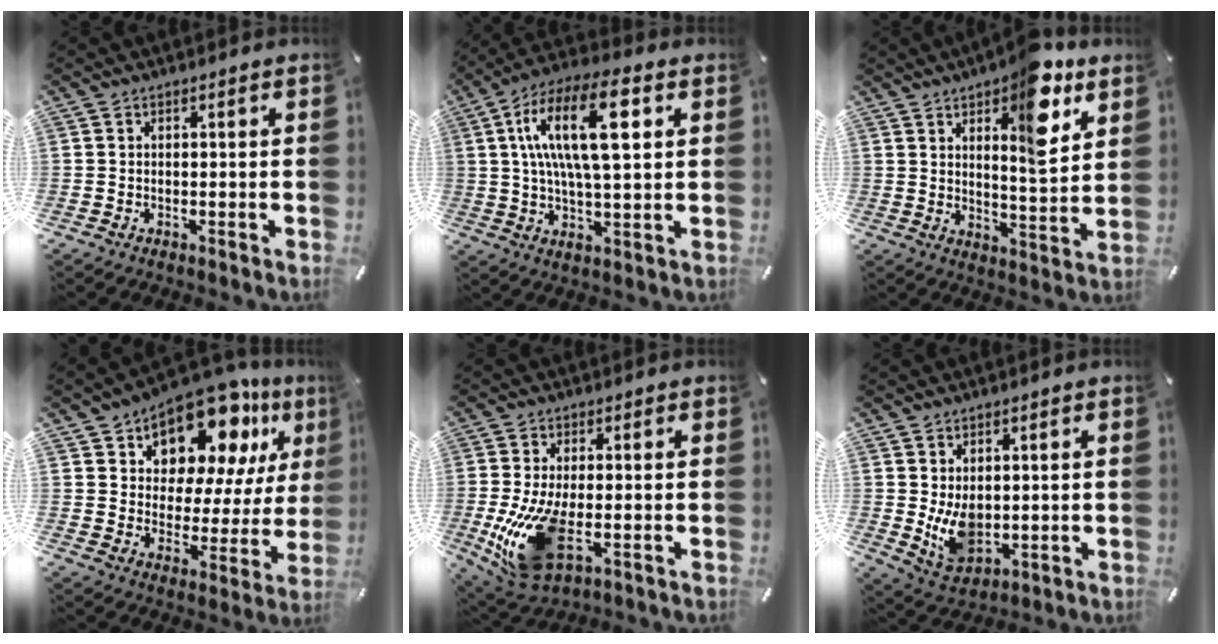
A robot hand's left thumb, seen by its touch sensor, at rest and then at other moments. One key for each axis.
{"total": 17.3, "fx": 4.9, "fy": 5.9, "fz": 15.5, "tx": -0.302, "ty": -0.001, "tz": 0.072}
{"total": 13.8, "fx": 8.0, "fy": 4.7, "fz": 10.1, "tx": -0.131, "ty": -0.049, "tz": 0.127}
{"total": 14.5, "fx": 10.9, "fy": 7.5, "fz": 5.8, "tx": -0.100, "ty": -0.093, "tz": 0.192}
{"total": 15.3, "fx": -1.9, "fy": 7.4, "fz": 13.3, "tx": -0.270, "ty": -0.029, "tz": -0.023}
{"total": 7.7, "fx": 0.9, "fy": 5.6, "fz": 5.2, "tx": -0.110, "ty": -0.010, "tz": 0.020}